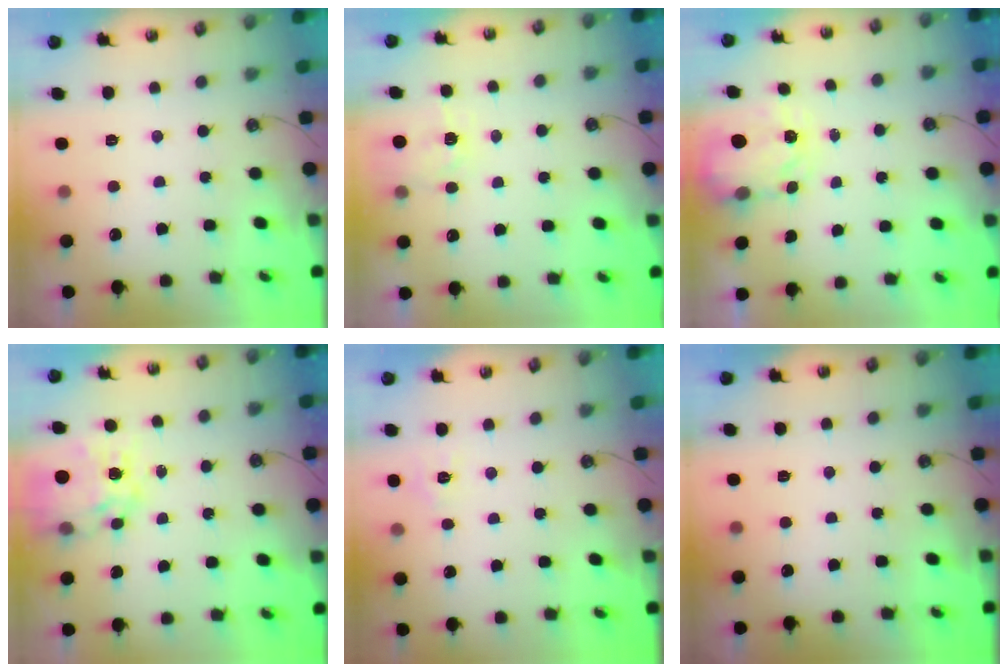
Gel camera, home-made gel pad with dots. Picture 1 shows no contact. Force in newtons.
{"total": 4.1, "press": 4.0, "slide": 0.6}
{"total": 3.6, "press": 3.5, "slide": 0.5}
{"total": 15.1, "press": 15.1, "slide": 1.5}
{"total": 6.8, "press": 6.8, "slide": 0.7}
{"total": 0.0}